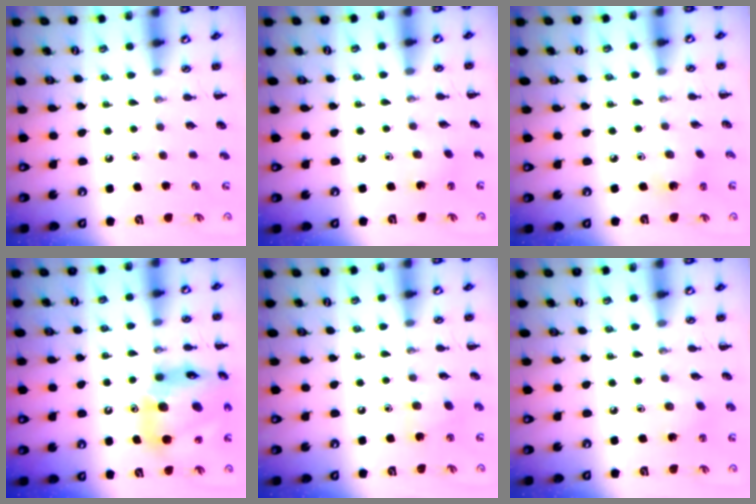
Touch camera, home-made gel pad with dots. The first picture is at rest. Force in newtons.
{"total": 1.9, "press": 1.8, "slide": 0.7}
{"total": 2.9, "press": 2.7, "slide": 0.9}
{"total": 16.7, "press": 16.1, "slide": 4.8}
{"total": 7.1, "press": 6.9, "slide": 1.3}
{"total": 2.2, "press": 2.0, "slide": 0.7}